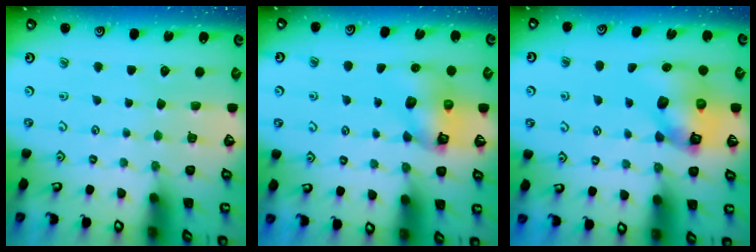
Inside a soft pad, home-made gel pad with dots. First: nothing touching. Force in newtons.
{"total": 7.2, "press": 7.2, "slide": 0.8}
{"total": 10.7, "press": 10.6, "slide": 1.6}